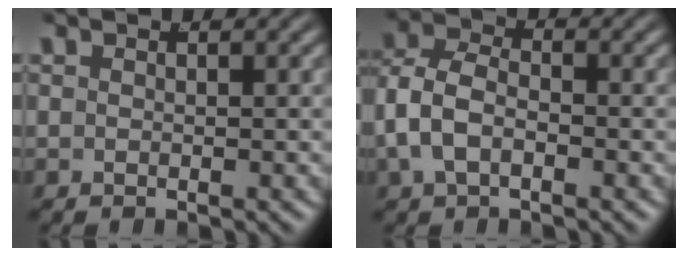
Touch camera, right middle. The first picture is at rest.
{"total": 5.6, "force": [-0.2, 4.5, 3.3], "torque": [-0.084, -0.002, -0.008]}